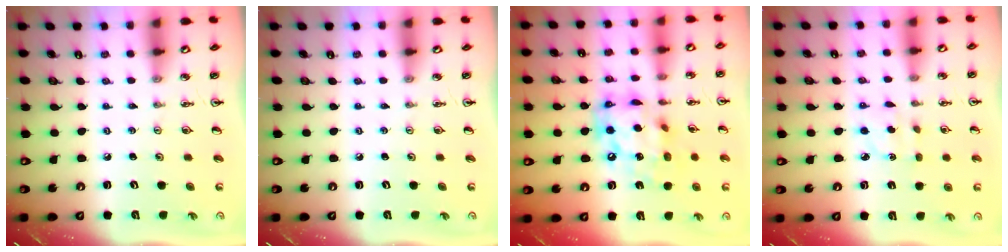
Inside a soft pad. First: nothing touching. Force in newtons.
{"total": 0.0}
{"total": 16.3, "press": 16.2, "slide": 1.6}
{"total": 2.2, "press": 2.2, "slide": 0.2}